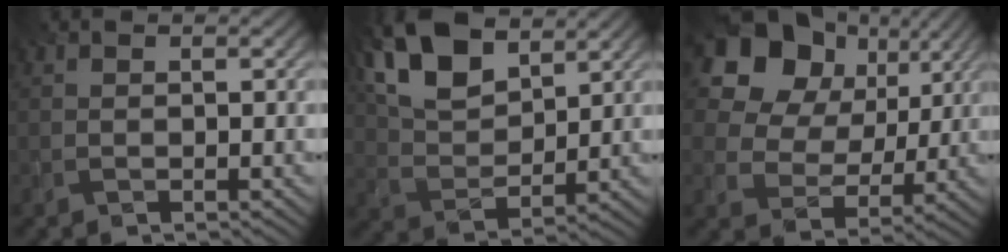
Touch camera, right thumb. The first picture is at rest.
{"total": 13.0, "force": [7.1, 6.7, 8.5], "torque": [-0.204, 0.025, 0.135]}
{"total": 15.8, "force": [7.7, 11.4, 7.8], "torque": [-0.197, 0.050, 0.130]}